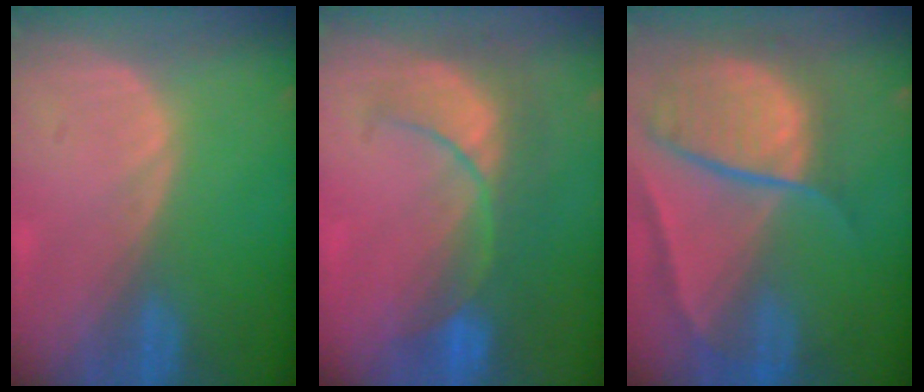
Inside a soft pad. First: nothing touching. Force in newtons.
{"total": 8.5, "press": 8.2, "slide": 2.0}
{"total": 10.8, "press": 9.0, "slide": 5.8}